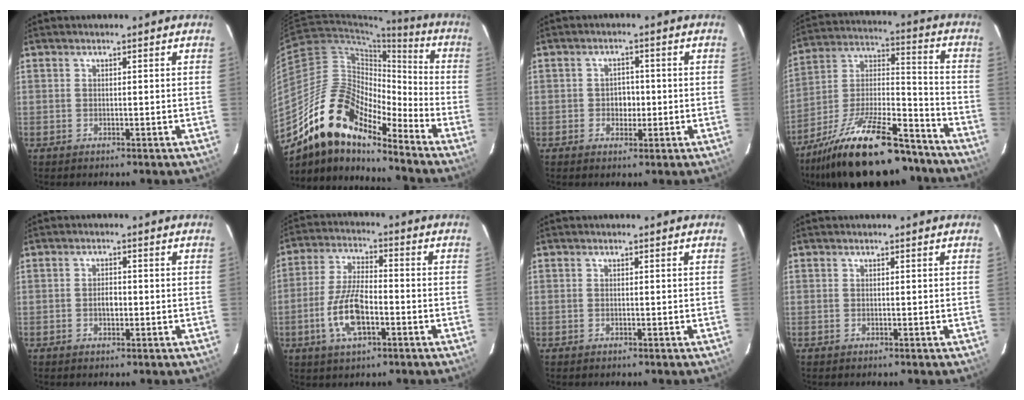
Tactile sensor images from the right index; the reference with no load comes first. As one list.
[{"total": 17.9, "force": [-13.9, 6.0, 9.6], "torque": [-0.168, -0.004, -0.273]}, {"total": 2.9, "force": [-0.5, 2.5, 1.4], "torque": [-0.021, 0.010, -0.007]}, {"total": 25.5, "force": [-18.9, 8.1, 15.1], "torque": [-0.274, -0.003, -0.291]}, {"total": 2.1, "force": [-0.4, 1.2, 1.6], "torque": [-0.029, 0.005, -0.007]}, {"total": 10.3, "force": [-3.7, 3.9, 8.8], "torque": [-0.184, 0.002, -0.068]}, {"total": 0.0}, {"total": 0.0}]